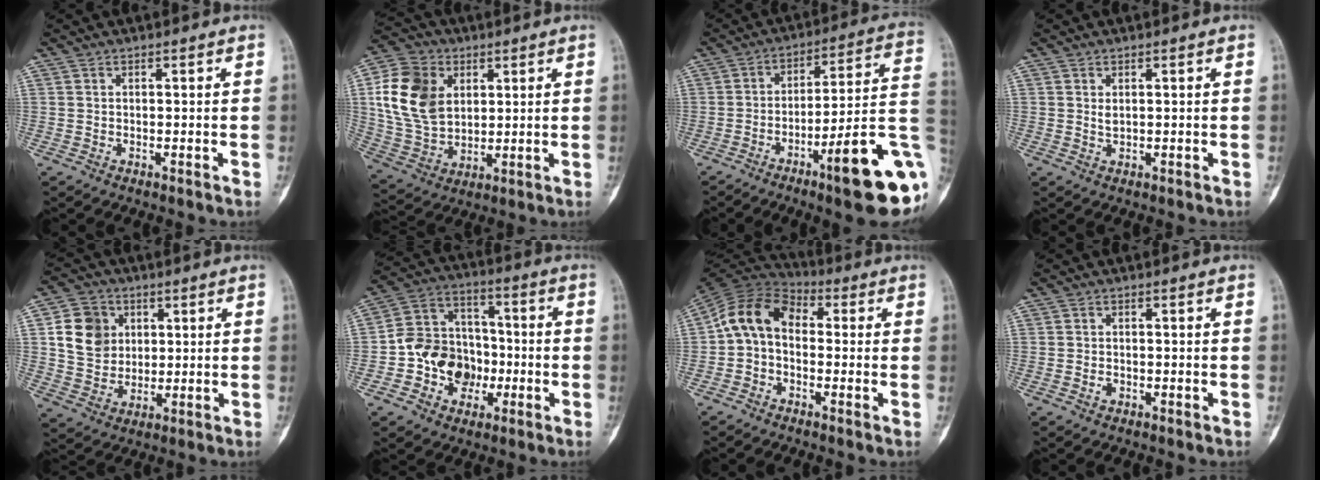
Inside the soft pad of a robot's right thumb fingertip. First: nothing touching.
{"total": 15.6, "force": [3.9, 11.5, 9.8], "torque": [-0.170, -0.003, 0.078]}
{"total": 21.0, "force": [-7.5, 3.9, 19.2], "torque": [-0.209, 0.042, -0.102]}
{"total": 0.9, "force": [0.4, 0.5, 0.6], "torque": [-0.007, -0.001, 0.010]}
{"total": 10.3, "force": [2.6, 8.7, 4.9], "torque": [-0.056, -0.002, 0.049]}
{"total": 14.4, "force": [-4.0, 12.1, 6.6], "torque": [-0.065, 0.059, -0.074]}
{"total": 10.2, "force": [-0.2, 7.4, 7.0], "torque": [-0.114, 0.032, -0.025]}
{"total": 1.1, "force": [-0.5, 0.8, 0.5], "torque": [-0.005, 0.006, -0.009]}